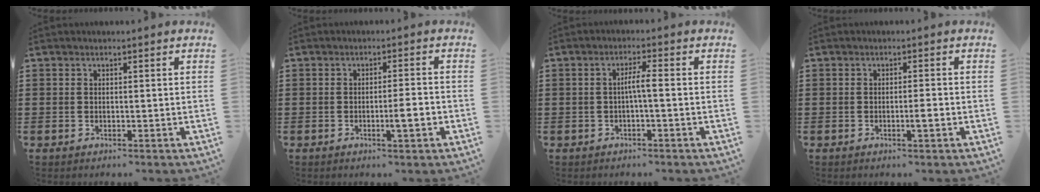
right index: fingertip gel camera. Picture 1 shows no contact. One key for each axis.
{"total": 3.7, "fx": -1.3, "fy": 0.3, "fz": 3.5, "tx": -0.058, "ty": -0.003, "tz": -0.023}
{"total": 2.7, "fx": -0.4, "fy": 0.1, "fz": 2.7, "tx": -0.052, "ty": 0.001, "tz": -0.010}
{"total": 2.0, "fx": -0.7, "fy": 0.2, "fz": 1.9, "tx": -0.031, "ty": -0.001, "tz": -0.013}